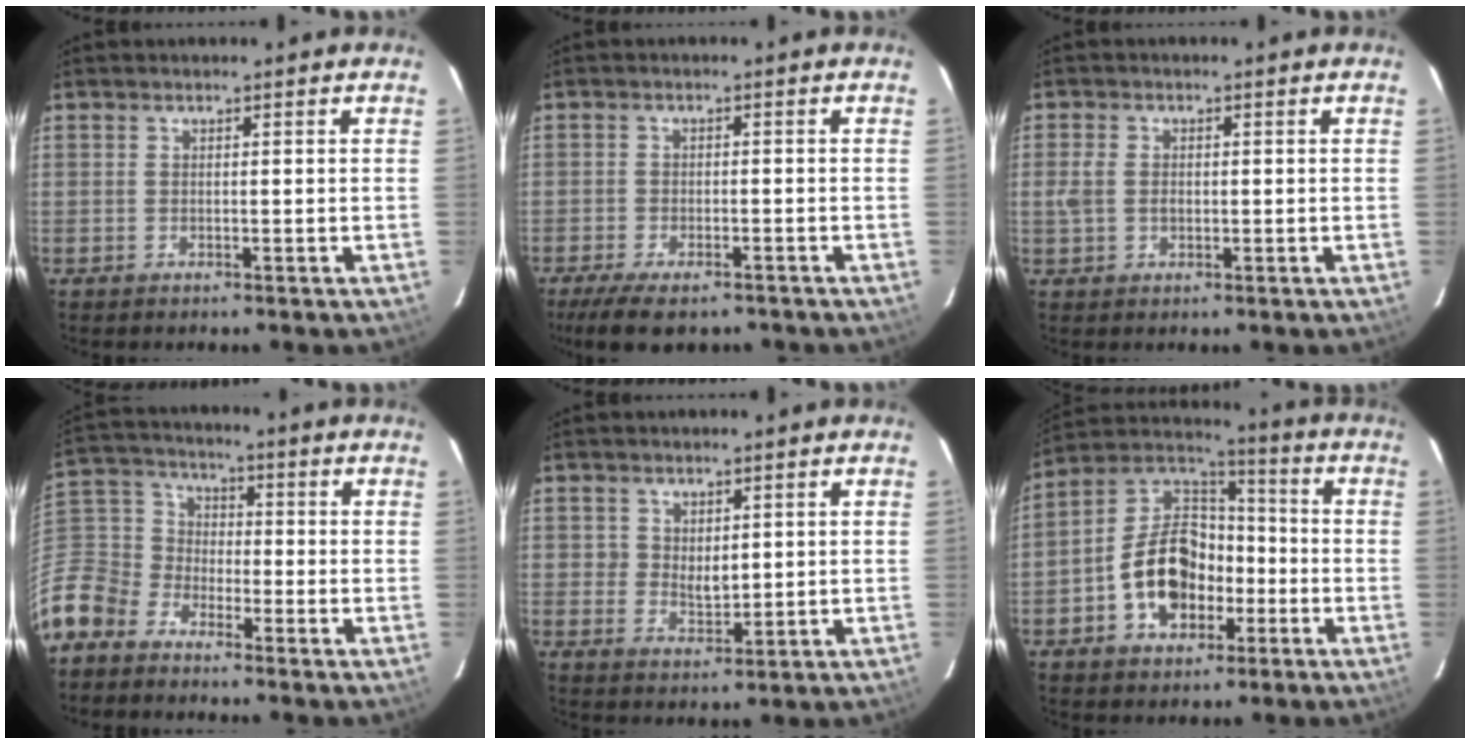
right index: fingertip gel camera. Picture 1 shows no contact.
{"total": 9.5, "force": [-7.2, 3.4, 5.1], "torque": [-0.117, -0.024, -0.117]}
{"total": 3.5, "force": [-0.3, 2.4, 2.5], "torque": [-0.056, 0.003, -0.004]}
{"total": 11.5, "force": [-8.0, 7.7, 3.0], "torque": [-0.095, 0.025, -0.178]}
{"total": 3.4, "force": [1.0, 2.6, 1.8], "torque": [-0.030, -0.002, 0.021]}
{"total": 14.2, "force": [-4.7, 9.5, 9.4], "torque": [-0.191, 0.031, -0.073]}